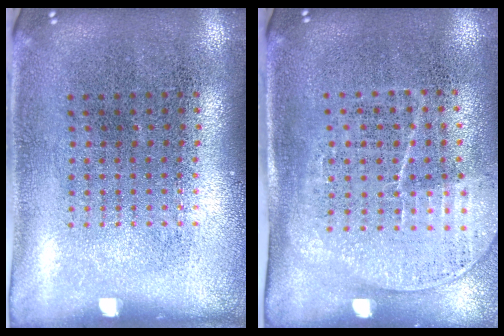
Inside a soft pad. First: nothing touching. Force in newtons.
{"total": 1.7, "press": 1.4, "slide": 1.0}